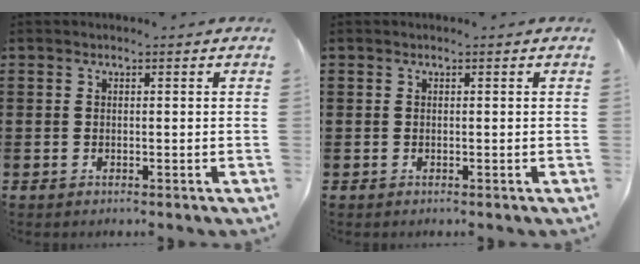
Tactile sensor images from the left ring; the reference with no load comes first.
{"total": 0.0}